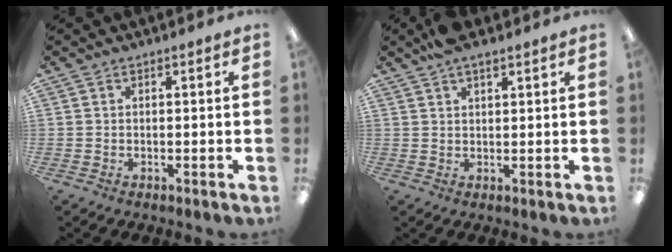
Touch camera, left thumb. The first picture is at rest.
{"total": 3.8, "force": [2.9, 1.1, 2.1], "torque": [-0.048, -0.004, 0.053]}